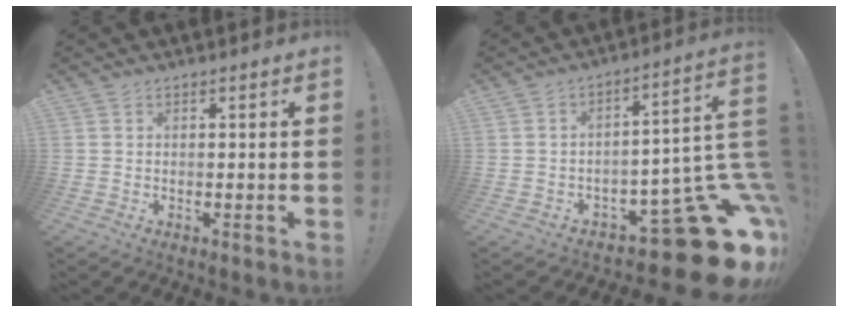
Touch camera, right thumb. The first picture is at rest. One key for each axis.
{"total": 19.5, "fx": -10.1, "fy": 6.8, "fz": 15.2, "tx": -0.156, "ty": 0.050, "tz": -0.156}